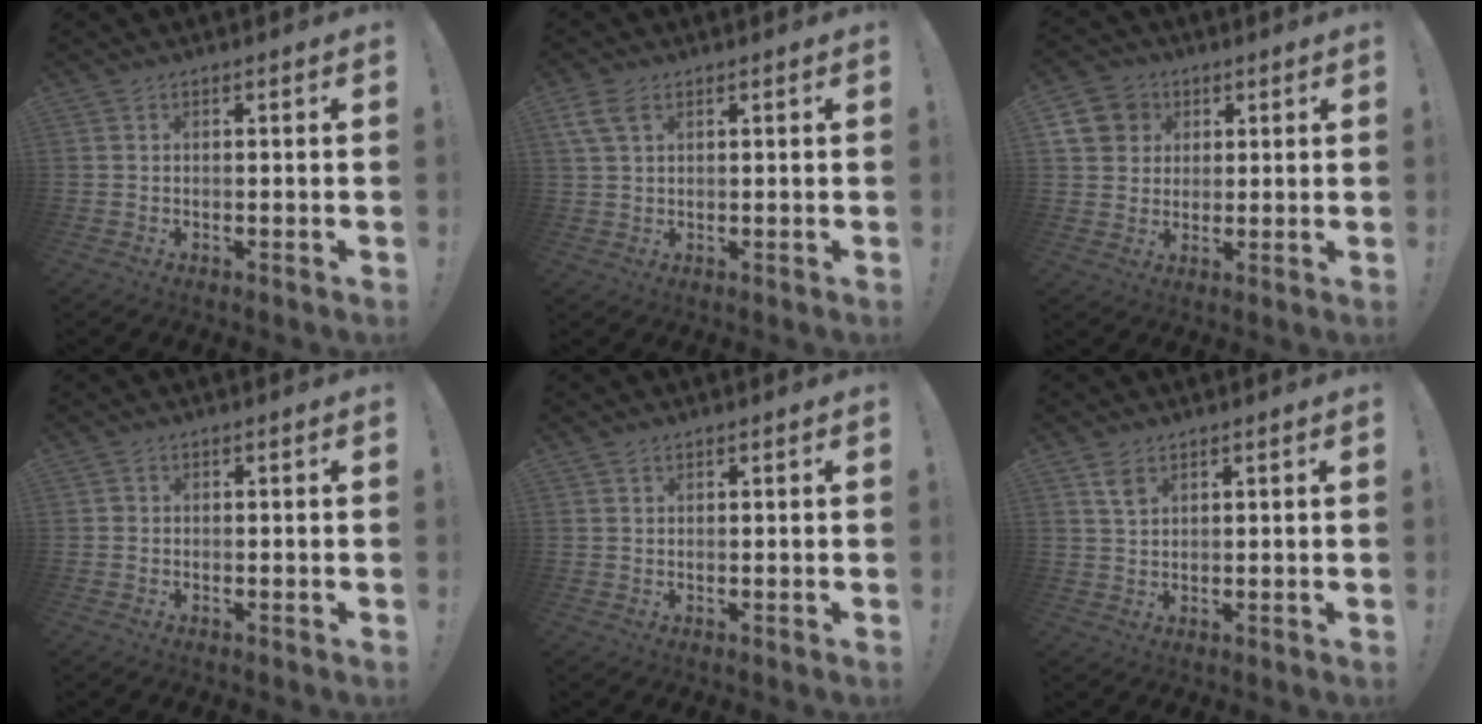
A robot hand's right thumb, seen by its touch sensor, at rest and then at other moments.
{"total": 5.5, "force": [2.6, 2.9, 3.8], "torque": [-0.074, 0.002, 0.054]}
{"total": 9.8, "force": [3.3, 8.6, 3.2], "torque": [-0.047, -0.007, 0.070]}
{"total": 0.7, "force": [0.0, 0.7, 0.2], "torque": [-0.009, 0.004, 0.003]}
{"total": 1.0, "force": [0.8, 0.6, 0.2], "torque": [0.000, -0.001, 0.014]}
{"total": 3.3, "force": [2.0, 1.7, 2.0], "torque": [-0.022, -0.013, 0.034]}